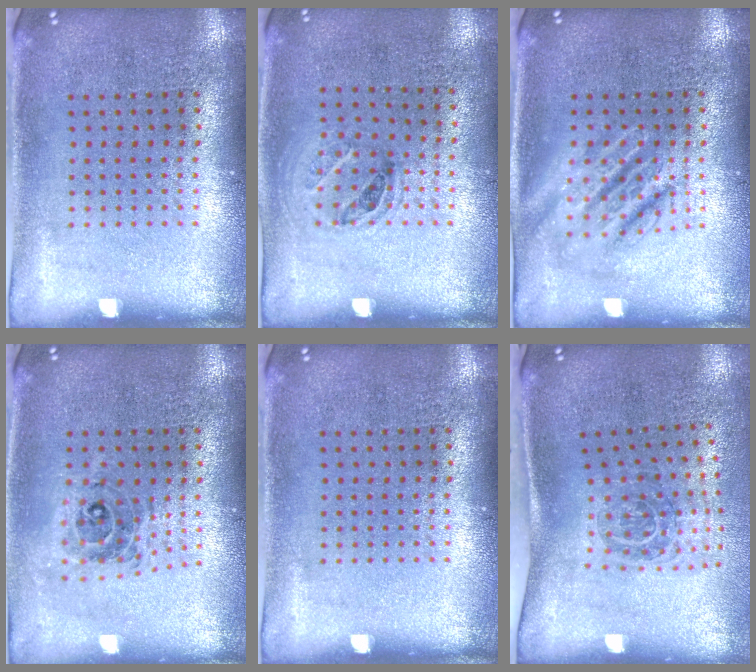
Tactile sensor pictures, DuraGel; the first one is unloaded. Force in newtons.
{"total": 1.0, "press": 0.8, "slide": 0.6}
{"total": 2.5, "press": 2.5, "slide": 0.3}
{"total": 0.7, "press": 0.7, "slide": 0.1}
{"total": 0.0}
{"total": 1.9, "press": 1.2, "slide": 1.5}